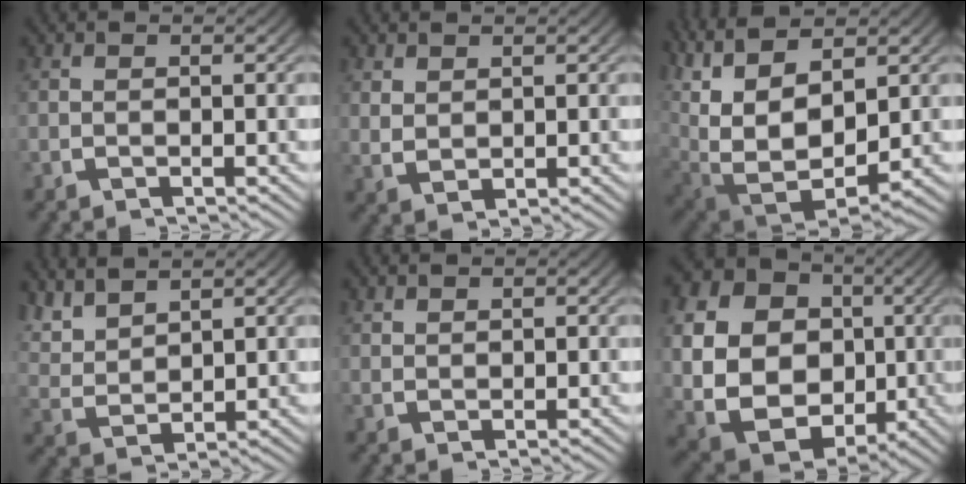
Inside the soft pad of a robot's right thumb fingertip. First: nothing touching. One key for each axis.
{"total": 1.8, "fx": 1.0, "fy": 1.0, "fz": 1.1, "tx": -0.023, "ty": -0.006, "tz": 0.032}
{"total": 15.5, "fx": 0.1, "fy": 11.2, "fz": 10.7, "tx": -0.262, "ty": -0.064, "tz": 0.028}
{"total": 4.5, "fx": 2.7, "fy": 2.5, "fz": 2.7, "tx": -0.062, "ty": -0.006, "tz": 0.064}
{"total": 0.9, "fx": 0.9, "fy": 0.1, "fz": 0.1, "tx": 0.005, "ty": 0.000, "tz": 0.021}
{"total": 20.9, "fx": -0.4, "fy": 17.1, "fz": 12.0, "tx": -0.282, "ty": -0.067, "tz": 0.006}